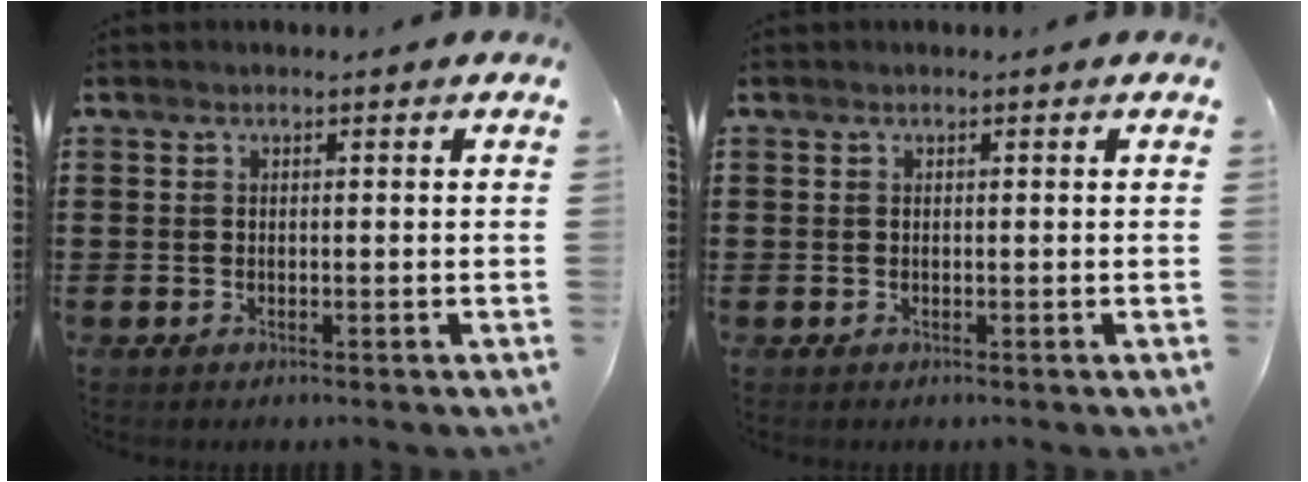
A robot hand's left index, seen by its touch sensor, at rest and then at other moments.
{"total": 0.0}